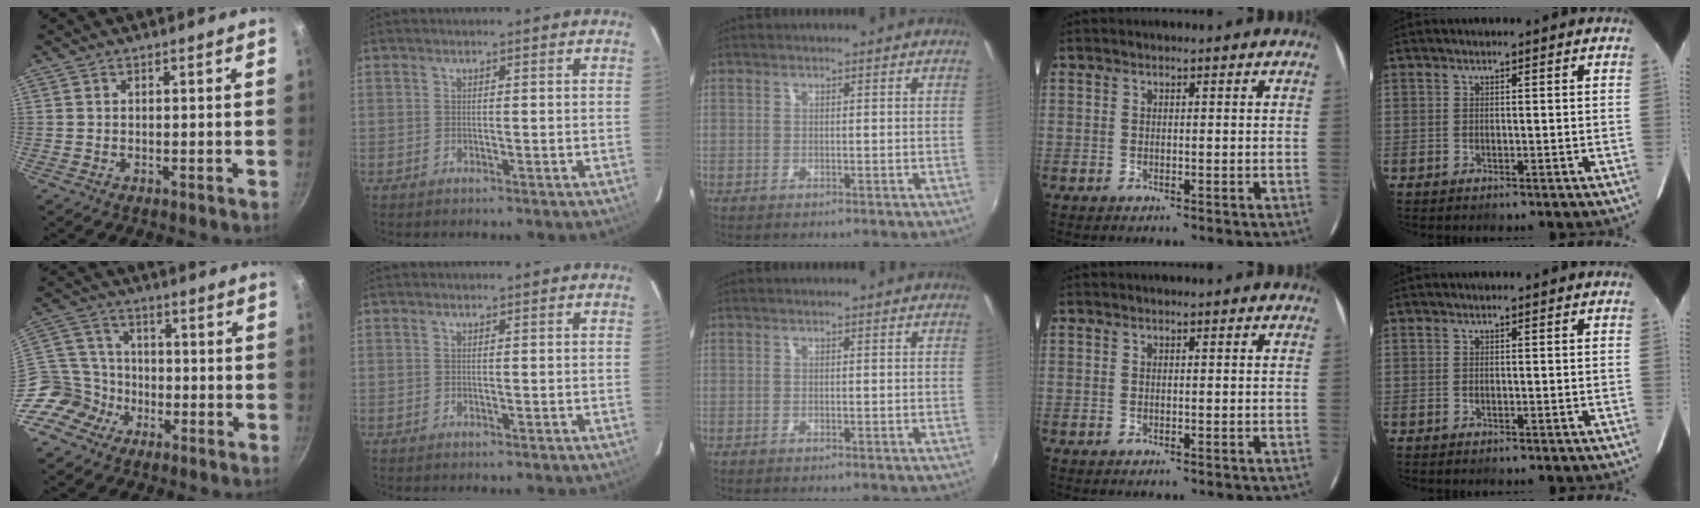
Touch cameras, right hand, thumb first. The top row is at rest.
{"thumb": {"total": 10.5, "force": [-5.4, 8.5, 3.1], "torque": [-0.024, 0.053, -0.110]}}